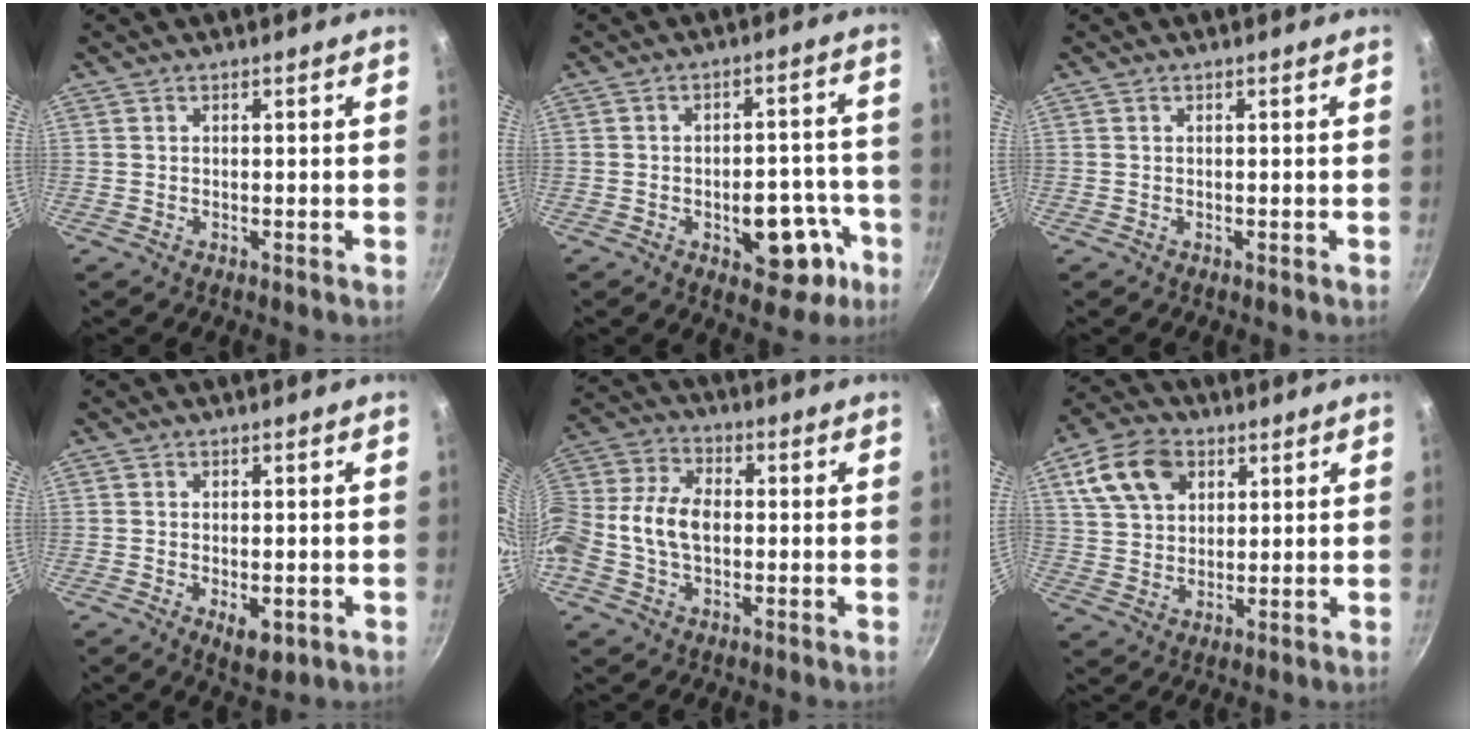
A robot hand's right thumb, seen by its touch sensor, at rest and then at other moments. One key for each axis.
{"total": 11.7, "fx": -4.9, "fy": 6.4, "fz": 8.5, "tx": -0.059, "ty": 0.040, "tz": -0.057}
{"total": 0.0}
{"total": 4.9, "fx": -1.5, "fy": 2.5, "fz": 3.9, "tx": -0.050, "ty": -0.004, "tz": -0.014}
{"total": 13.3, "fx": -1.1, "fy": 9.1, "fz": 9.7, "tx": -0.181, "ty": 0.036, "tz": -0.038}
{"total": 12.1, "fx": 5.0, "fy": 8.5, "fz": 6.9, "tx": -0.111, "ty": 0.003, "tz": 0.090}